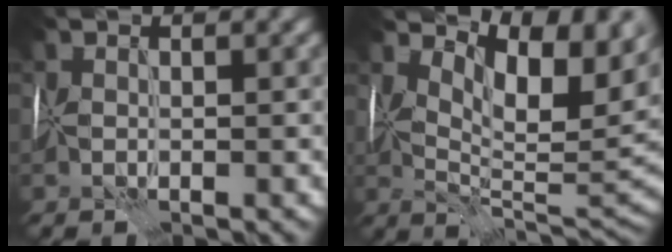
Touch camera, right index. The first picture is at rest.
{"total": 9.5, "force": [3.5, 4.1, 7.8], "torque": [-0.119, -0.009, 0.064]}